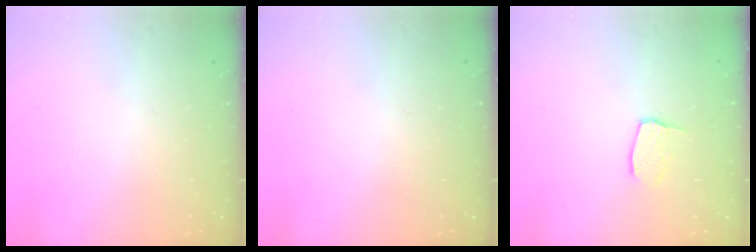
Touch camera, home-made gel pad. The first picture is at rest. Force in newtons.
{"total": 0.0}
{"total": 3.0, "press": 3.0, "slide": 0.2}